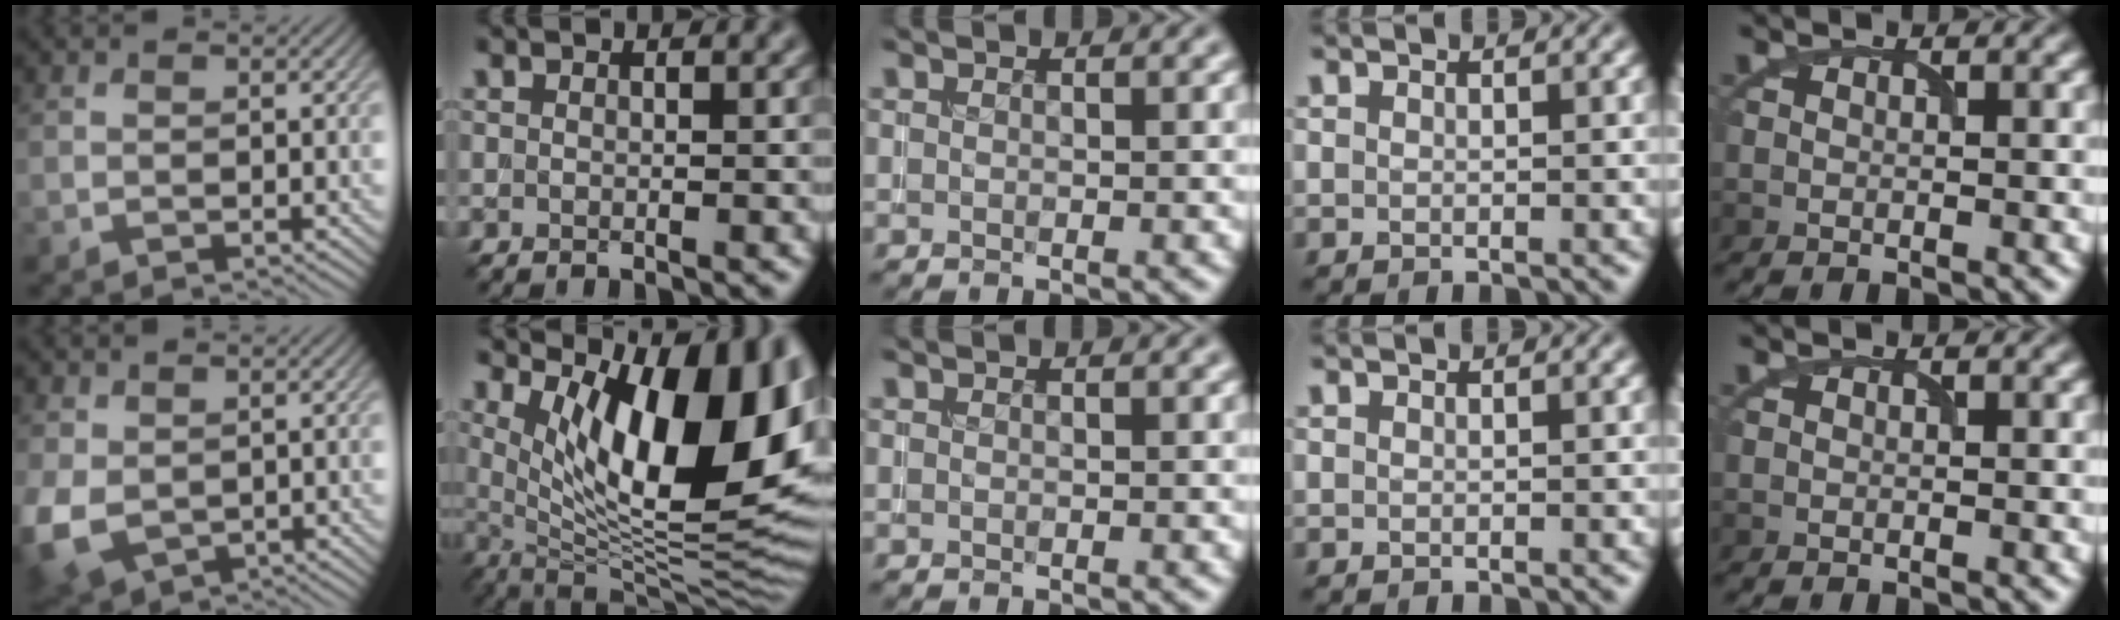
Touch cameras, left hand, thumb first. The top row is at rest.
{"thumb": {"total": 7.4, "force": [-0.4, 5.4, 5.0], "torque": [-0.159, -0.027, 0.000]}, "index": {"total": 14.6, "force": [4.2, 5.5, 12.9], "torque": [-0.167, -0.017, 0.072]}}